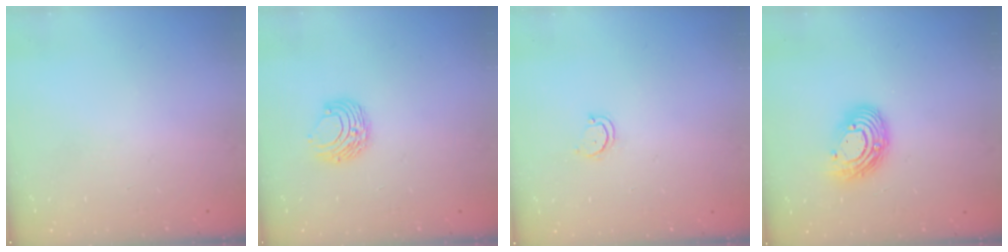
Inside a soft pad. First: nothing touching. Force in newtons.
{"total": 7.7, "press": 7.7, "slide": 0.3}
{"total": 2.7, "press": 2.7, "slide": 0.3}
{"total": 11.5, "press": 11.5, "slide": 0.2}